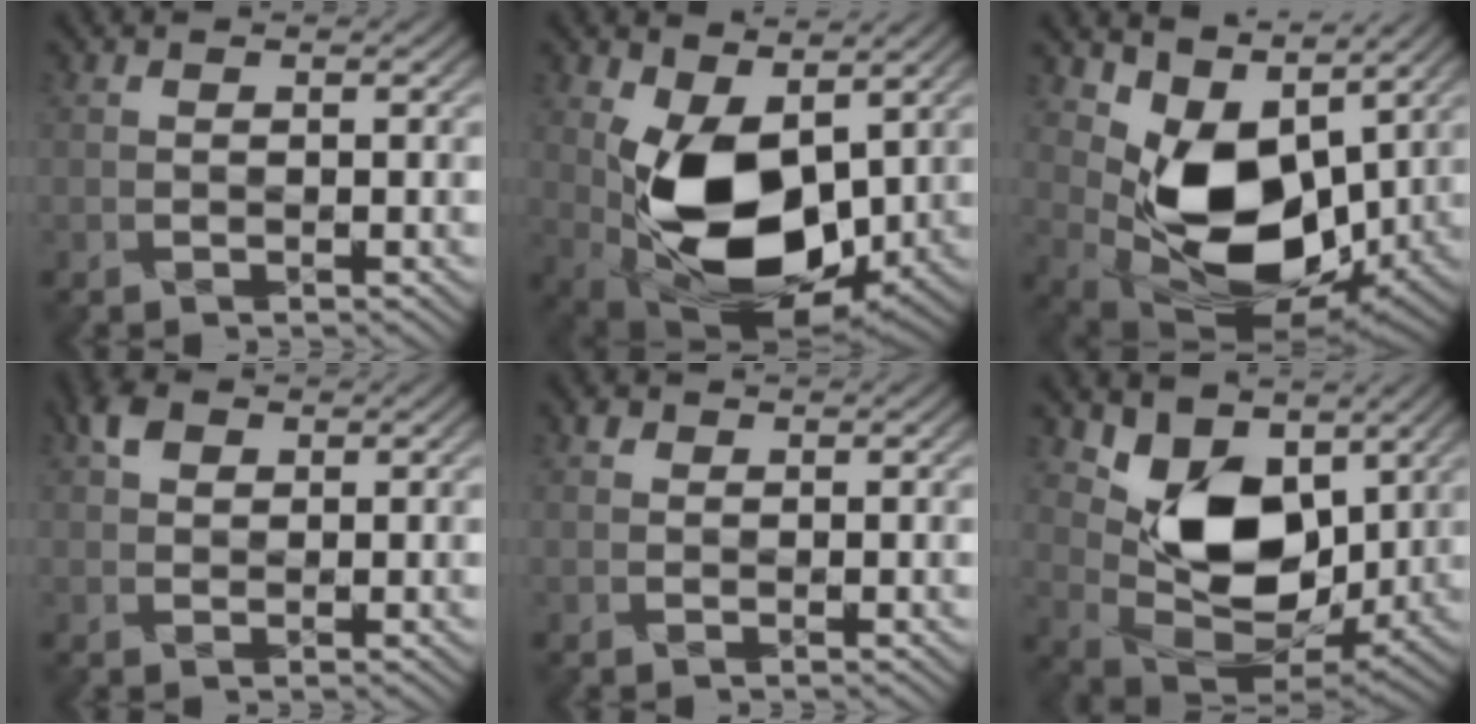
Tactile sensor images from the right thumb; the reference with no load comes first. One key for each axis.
{"total": 12.3, "fx": 1.1, "fy": 7.8, "fz": 9.4, "tx": -0.183, "ty": -0.026, "tz": 0.031}
{"total": 11.7, "fx": 3.7, "fy": 7.8, "fz": 8.0, "tx": -0.154, "ty": -0.023, "tz": 0.087}
{"total": 2.3, "fx": 1.4, "fy": 1.7, "fz": 0.8, "tx": -0.019, "ty": 0.001, "tz": 0.026}
{"total": 0.7, "fx": 0.5, "fy": 0.2, "fz": -0.3, "tx": 0.007, "ty": -0.005, "tz": 0.012}
{"total": 10.1, "fx": 4.4, "fy": 6.7, "fz": 6.1, "tx": -0.128, "ty": -0.022, "tz": 0.089}